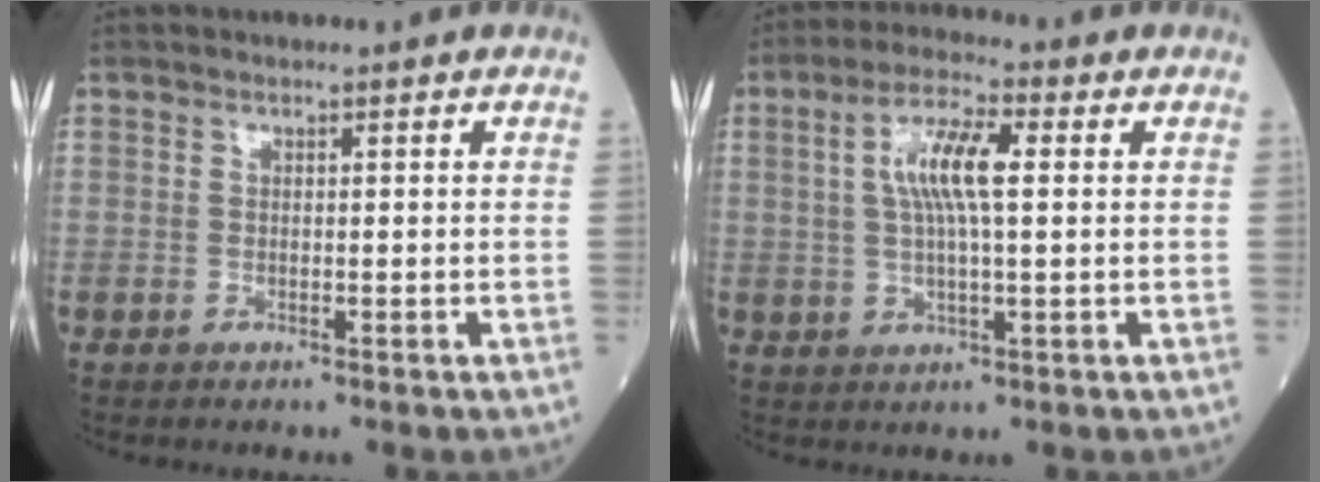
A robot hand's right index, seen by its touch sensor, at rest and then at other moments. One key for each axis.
{"total": 7.9, "fx": 1.6, "fy": 1.4, "fz": 7.6, "tx": -0.151, "ty": 0.011, "tz": 0.029}